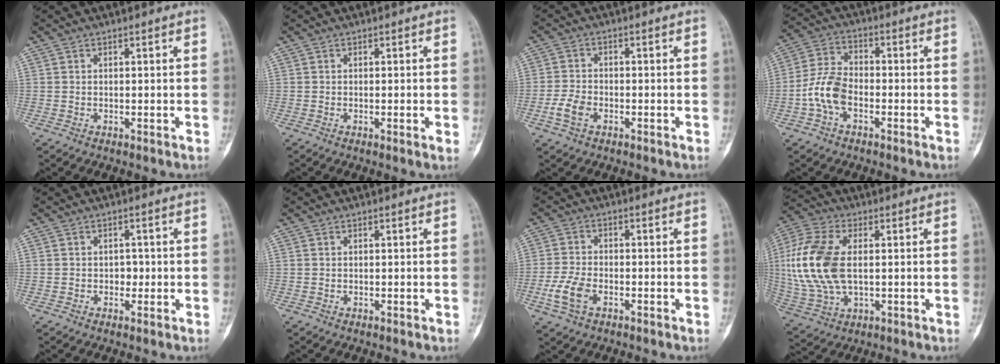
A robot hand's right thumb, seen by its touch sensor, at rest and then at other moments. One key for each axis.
{"total": 1.4, "fx": -0.3, "fy": 0.2, "fz": 1.4, "tx": -0.019, "ty": -0.003, "tz": -0.003}
{"total": 4.3, "fx": -1.9, "fy": 2.8, "fz": 2.7, "tx": -0.057, "ty": 0.011, "tz": -0.038}
{"total": 8.0, "fx": -2.7, "fy": 4.8, "fz": 5.9, "tx": -0.117, "ty": 0.028, "tz": -0.060}
{"total": 1.8, "fx": -0.3, "fy": 1.5, "fz": 1.1, "tx": 0.001, "ty": 0.006, "tz": -0.008}
{"total": 0.0}
{"total": 6.1, "fx": -2.5, "fy": 3.5, "fz": 4.4, "tx": -0.100, "ty": 0.009, "tz": -0.050}
{"total": 16.8, "fx": 1.3, "fy": 9.5, "fz": 13.7, "tx": -0.311, "ty": 0.004, "tz": 0.028}